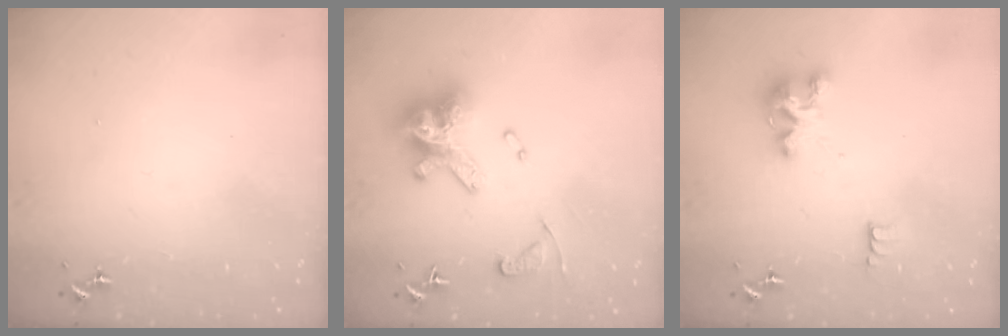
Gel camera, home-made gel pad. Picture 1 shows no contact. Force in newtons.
{"total": 17.3, "press": 17.2, "slide": 1.6}
{"total": 9.2, "press": 9.2, "slide": 0.9}